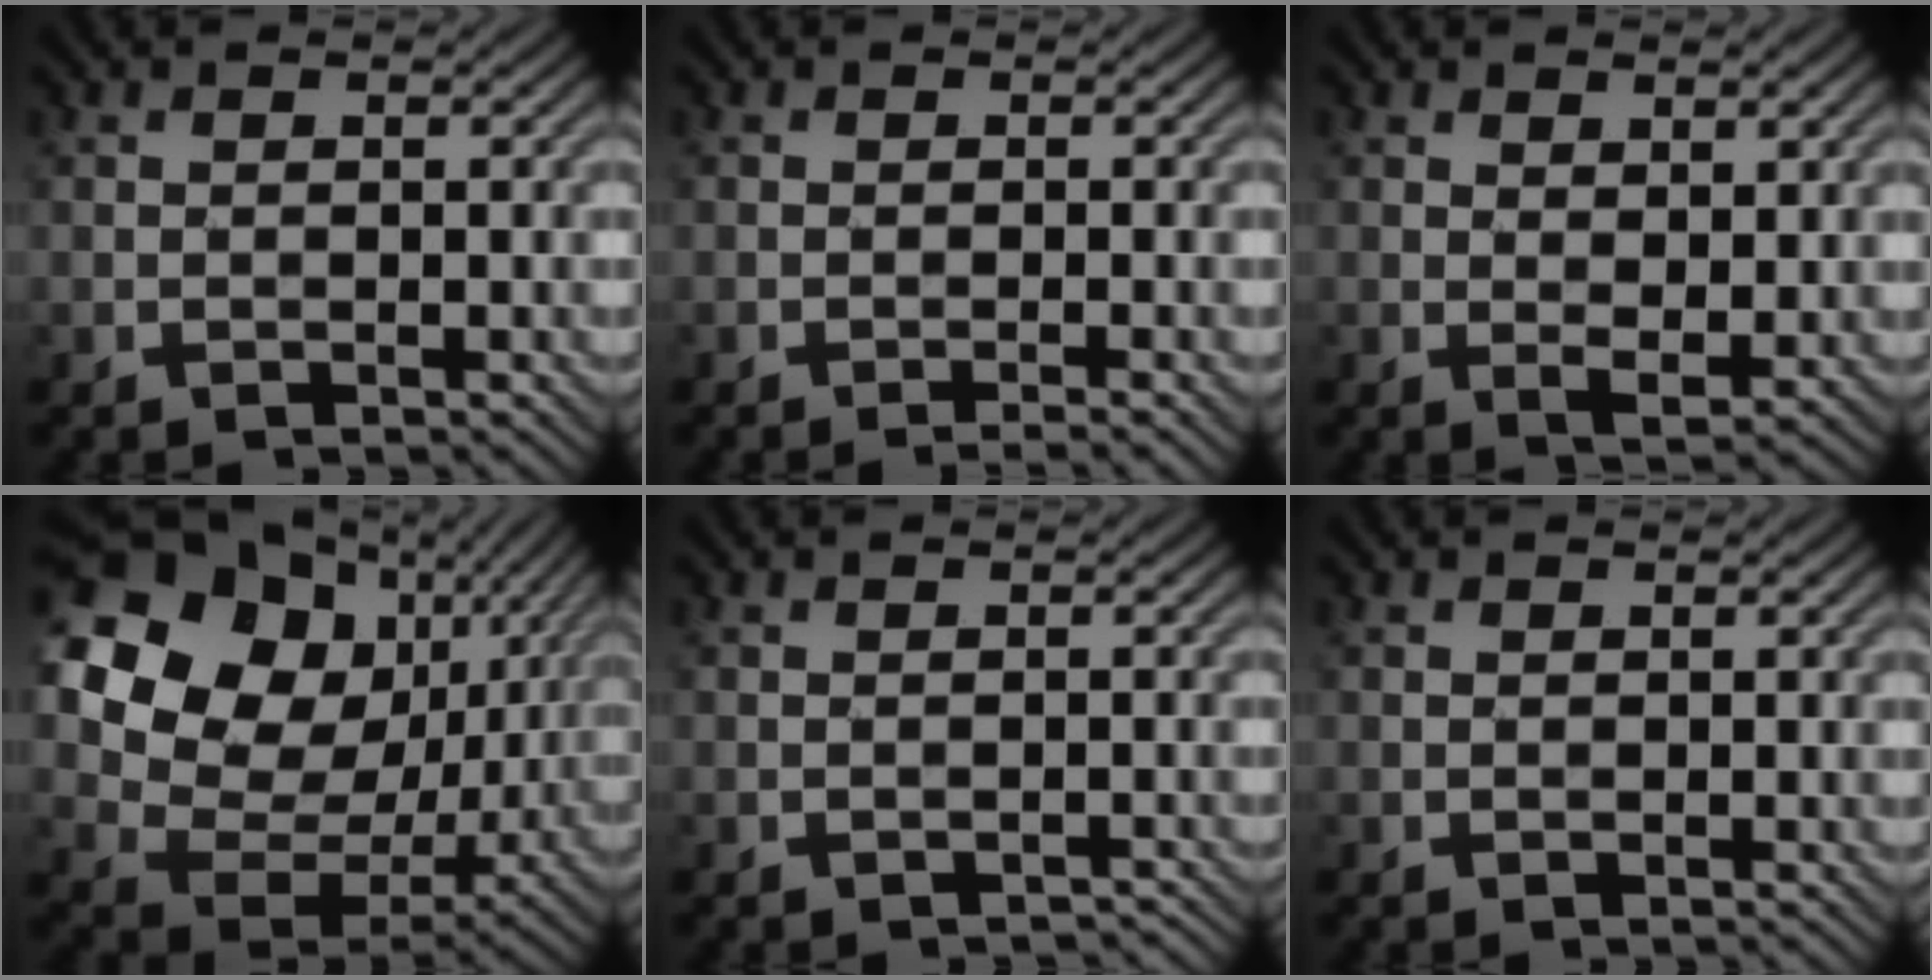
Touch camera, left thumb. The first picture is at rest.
{"total": 1.1, "force": [-0.6, -0.1, 0.9], "torque": [-0.019, 0.005, -0.014]}
{"total": 2.6, "force": [1.3, 0.8, 2.1], "torque": [-0.044, -0.007, 0.029]}
{"total": 21.7, "force": [8.3, 16.7, 11.0], "torque": [-0.285, 0.036, 0.179]}
{"total": 0.5, "force": [-0.5, 0.0, -0.2], "torque": [0.002, 0.002, -0.008]}
{"total": 0.0}